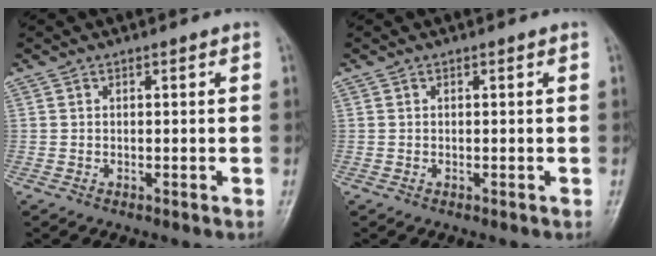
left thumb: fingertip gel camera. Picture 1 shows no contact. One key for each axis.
{"total": 0.0}